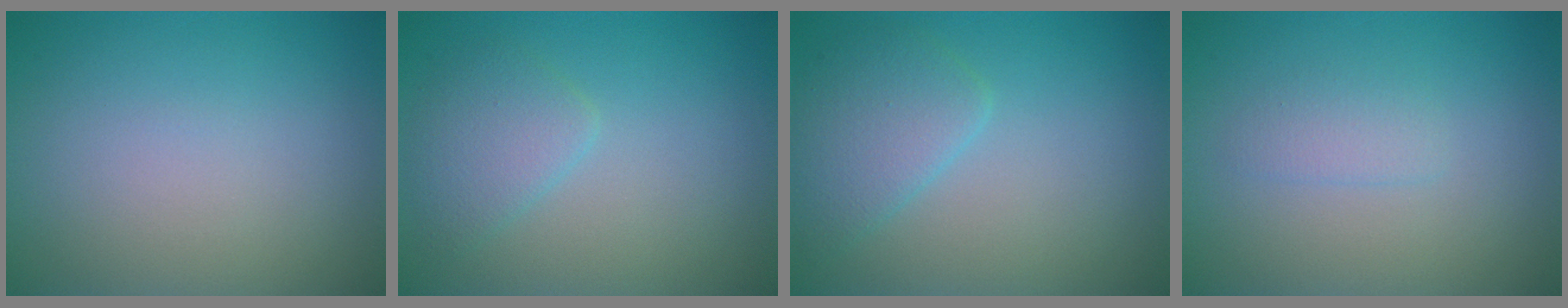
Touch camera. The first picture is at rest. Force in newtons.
{"total": 2.5, "press": 2.5, "slide": 0.1}
{"total": 3.2, "press": 3.2, "slide": 0.2}
{"total": 1.3, "press": 1.3, "slide": 0.1}